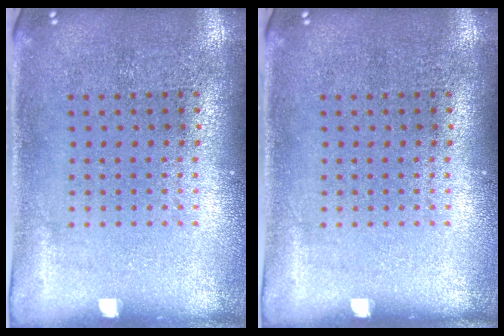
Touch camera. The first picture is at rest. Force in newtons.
{"total": 0.0}